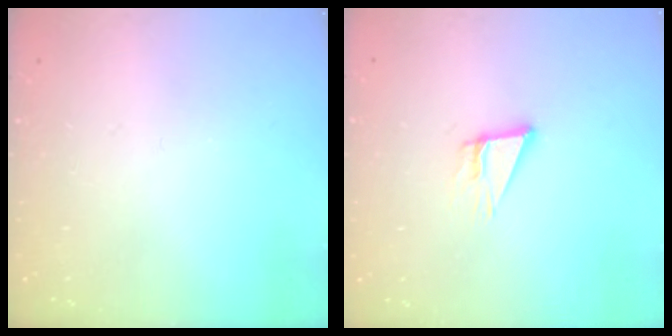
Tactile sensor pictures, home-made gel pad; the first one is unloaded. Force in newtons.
{"total": 3.8, "press": 3.8, "slide": 0.4}